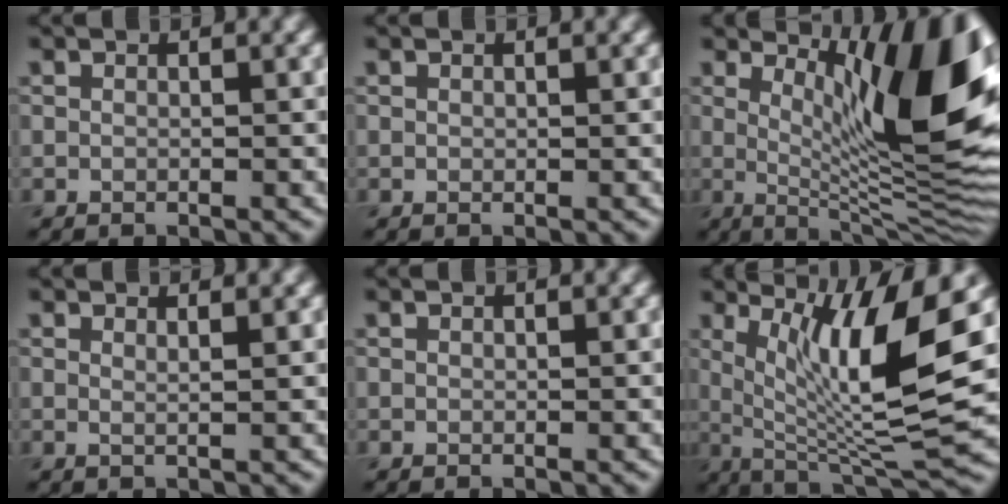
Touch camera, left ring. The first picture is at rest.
{"total": 0.0}
{"total": 13.3, "force": [3.5, 3.7, 12.2], "torque": [-0.158, -0.006, 0.059]}
{"total": 1.3, "force": [0.8, 0.4, 0.8], "torque": [-0.003, -0.002, 0.006]}
{"total": 0.0}
{"total": 11.0, "force": [2.4, 2.5, 10.4], "torque": [-0.165, -0.015, 0.048]}